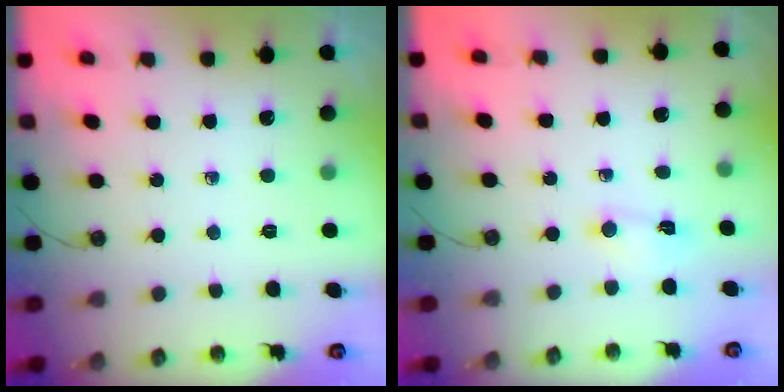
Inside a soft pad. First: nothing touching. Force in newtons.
{"total": 2.0, "press": 2.0, "slide": 0.3}